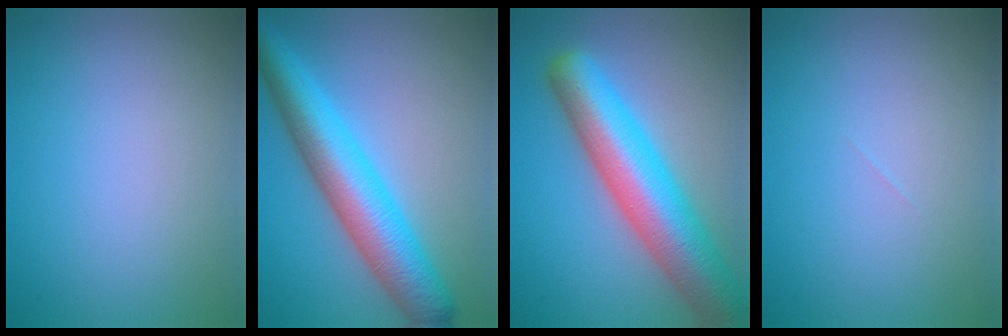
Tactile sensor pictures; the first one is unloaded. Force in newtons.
{"total": 8.2, "press": 8.2, "slide": 0.1}
{"total": 10.3, "press": 10.3, "slide": 0.4}
{"total": 0.0}